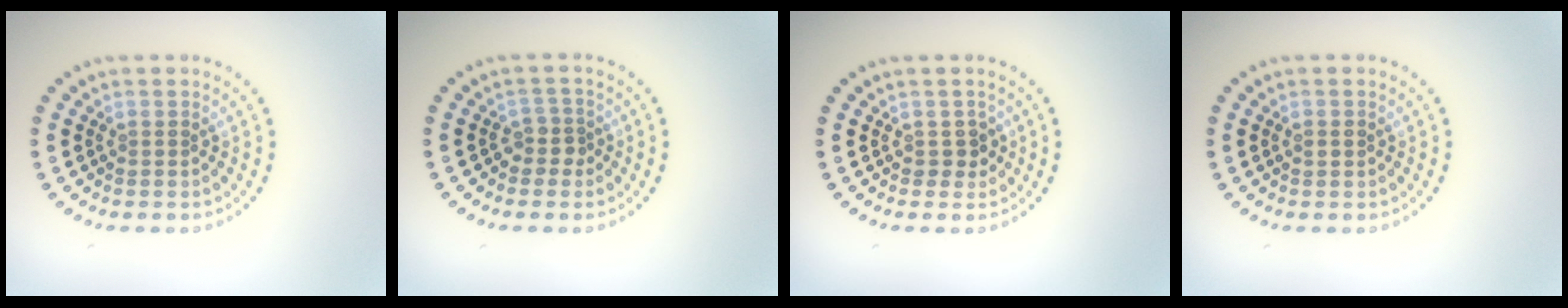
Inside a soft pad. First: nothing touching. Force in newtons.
{"total": 1.6, "press": 1.2, "slide": 1.0}
{"total": 1.3, "press": 1.1, "slide": 0.7}
{"total": 0.8, "press": 0.8, "slide": 0.2}